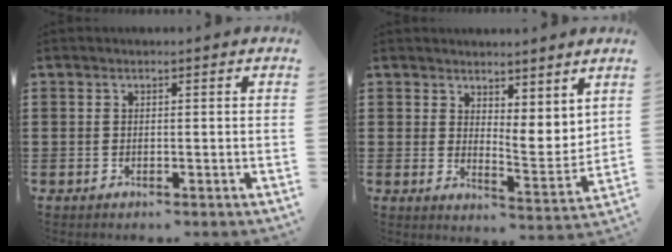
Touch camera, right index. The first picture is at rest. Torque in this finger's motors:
{"motor_torque": [0.99, 0.67, 0.11, 0.06]}